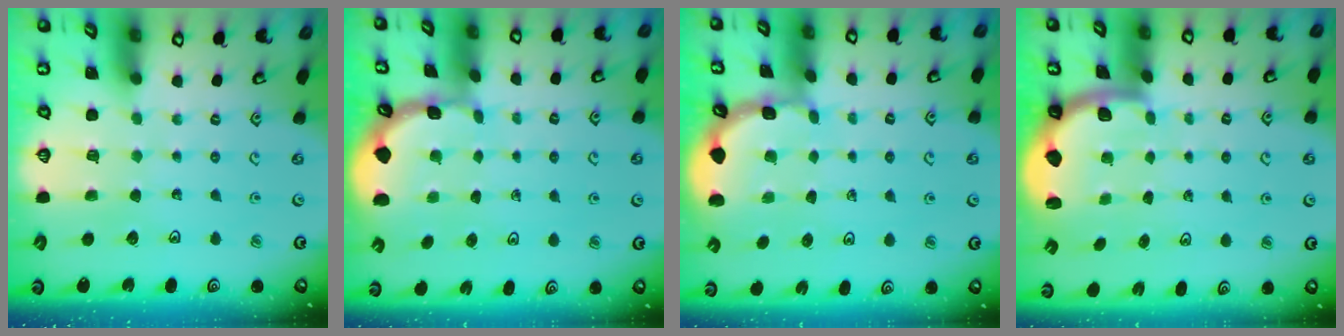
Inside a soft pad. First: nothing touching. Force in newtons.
{"total": 1.6, "press": 1.6, "slide": 0.1}
{"total": 1.9, "press": 1.9, "slide": 0.1}
{"total": 2.0, "press": 2.0, "slide": 0.5}